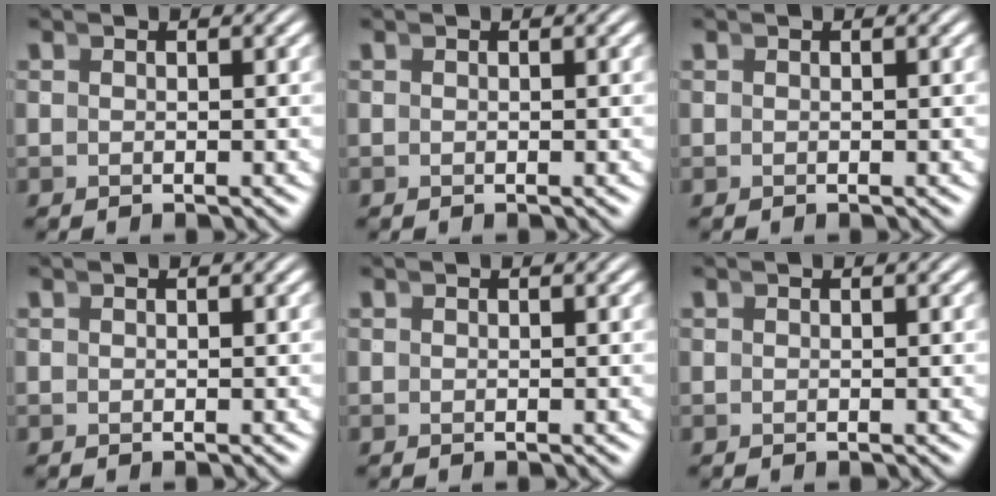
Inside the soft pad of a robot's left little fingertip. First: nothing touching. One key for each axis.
{"total": 0.0}
{"total": 0.0}
{"total": 0.0}
{"total": 0.0}
{"total": 0.0}